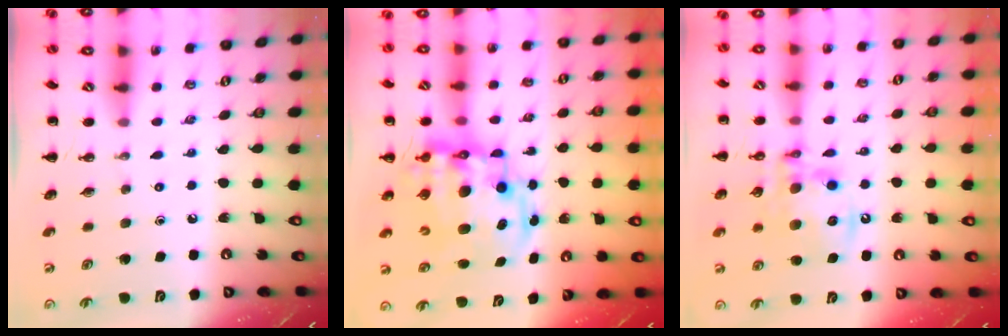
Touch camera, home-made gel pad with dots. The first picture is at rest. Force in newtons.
{"total": 16.2, "press": 15.7, "slide": 4.1}
{"total": 13.5, "press": 13.2, "slide": 2.8}